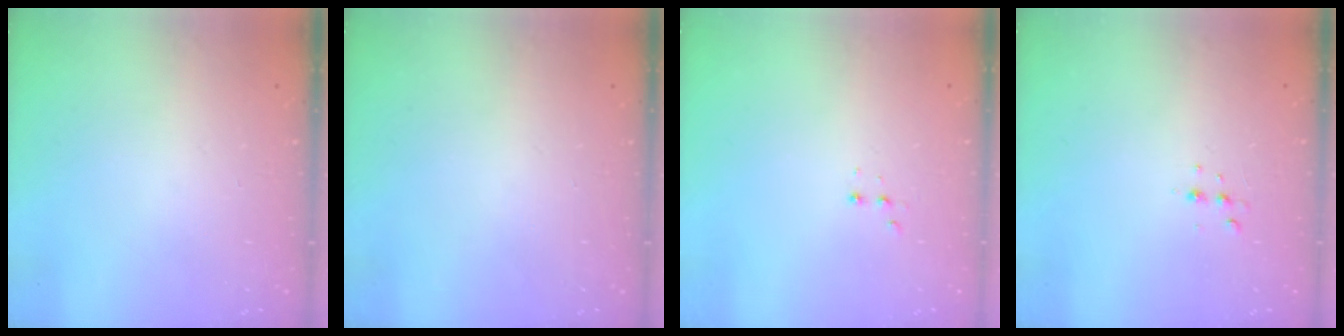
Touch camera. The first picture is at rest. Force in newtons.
{"total": 0.6, "press": 0.0, "slide": 0.6}
{"total": 2.4, "press": 2.2, "slide": 0.9}
{"total": 3.1, "press": 3.0, "slide": 0.6}